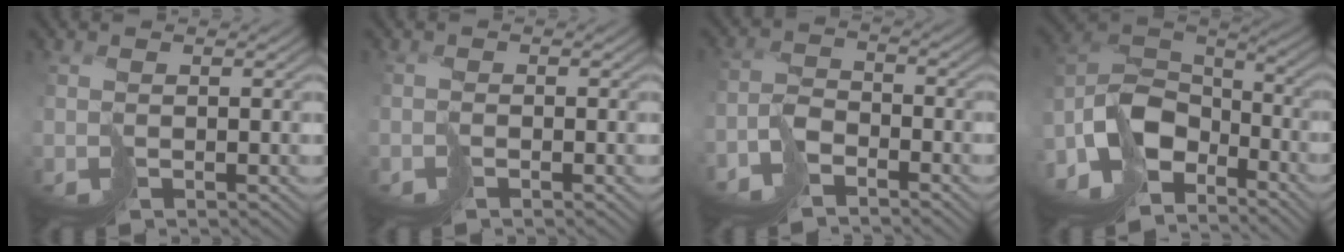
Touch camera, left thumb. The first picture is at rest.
{"total": 0.8, "force": [-0.8, 0.2, -0.1], "torque": [0.012, 0.005, -0.017]}
{"total": 4.7, "force": [-4.3, 1.3, 1.4], "torque": [-0.016, 0.008, -0.097]}
{"total": 13.7, "force": [-7.1, 8.1, 8.5], "torque": [-0.211, -0.021, -0.138]}